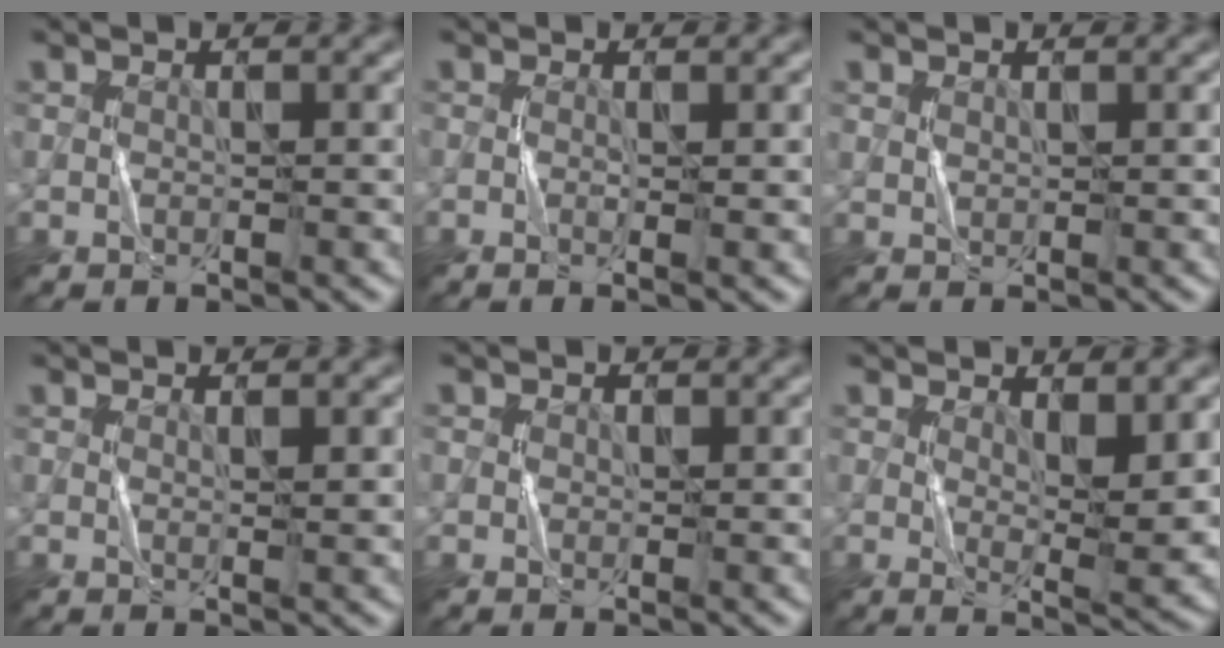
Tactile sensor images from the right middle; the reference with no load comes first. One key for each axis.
{"total": 0.8, "fx": 0.0, "fy": 0.0, "fz": 0.8, "tx": -0.013, "ty": -0.003, "tz": -0.002}
{"total": 0.6, "fx": 0.5, "fy": 0.3, "fz": 0.2, "tx": -0.009, "ty": -0.002, "tz": 0.013}
{"total": 1.2, "fx": 0.5, "fy": 0.1, "fz": 1.0, "tx": -0.017, "ty": -0.001, "tz": 0.009}
{"total": 0.8, "fx": 0.2, "fy": 0.7, "fz": 0.3, "tx": -0.004, "ty": 0.002, "tz": 0.002}
{"total": 5.1, "fx": 1.7, "fy": 1.6, "fz": 4.5, "tx": -0.075, "ty": -0.015, "tz": 0.033}